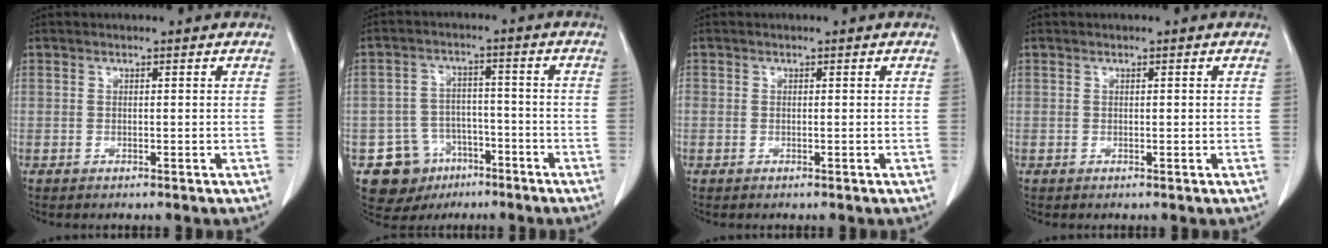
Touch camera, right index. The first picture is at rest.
{"total": 8.9, "force": [-4.7, 7.4, 1.5], "torque": [-0.026, 0.020, -0.062]}
{"total": 0.0}
{"total": 0.0}